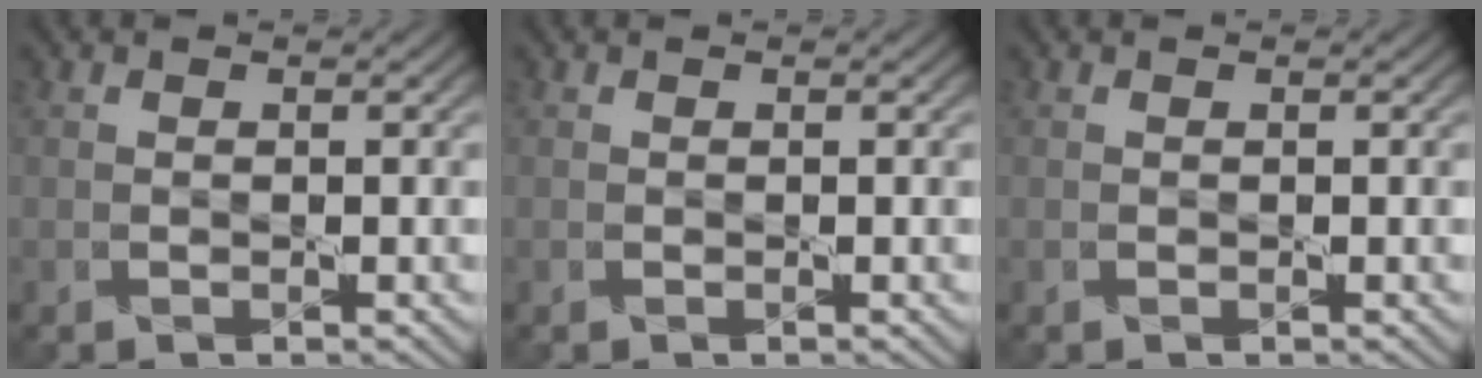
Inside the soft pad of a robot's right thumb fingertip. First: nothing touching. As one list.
[{"total": 0.0}, {"total": 0.0}]